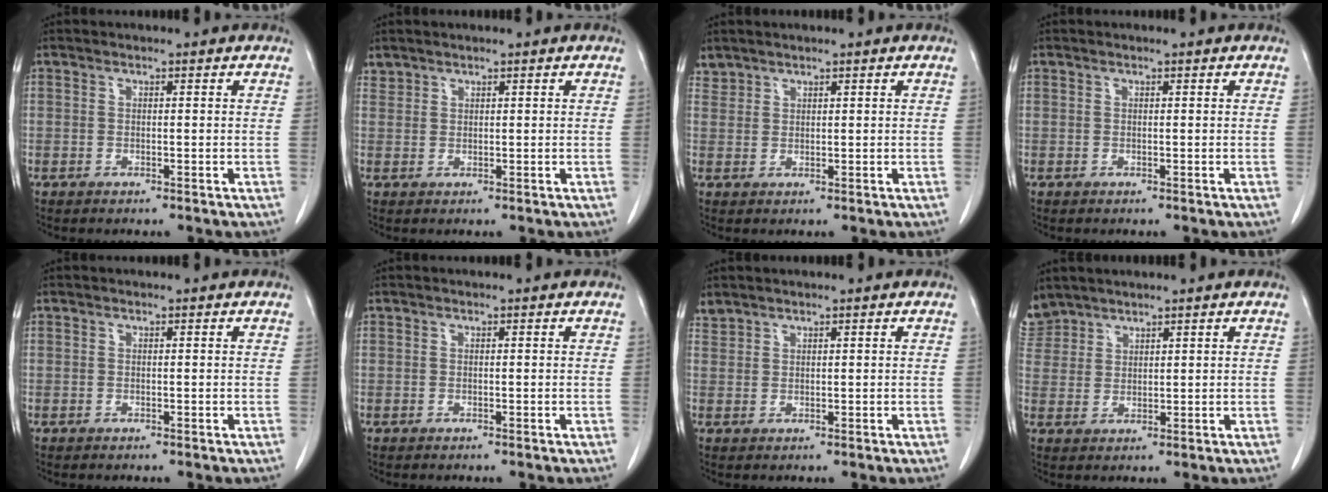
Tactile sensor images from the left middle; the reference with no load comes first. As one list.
[{"total": 1.0, "force": [1.0, 0.4, -0.2], "torque": [0.003, 0.006, 0.020]}, {"total": 1.5, "force": [1.4, 0.5, -0.3], "torque": [0.006, 0.008, 0.029]}, {"total": 0.0}, {"total": 0.0}, {"total": 0.0}, {"total": 1.2, "force": [1.2, 0.2, -0.1], "torque": [-0.004, 0.009, 0.030]}, {"total": 4.9, "force": [4.4, 2.3, 0.0], "torque": [-0.005, 0.013, 0.097]}]